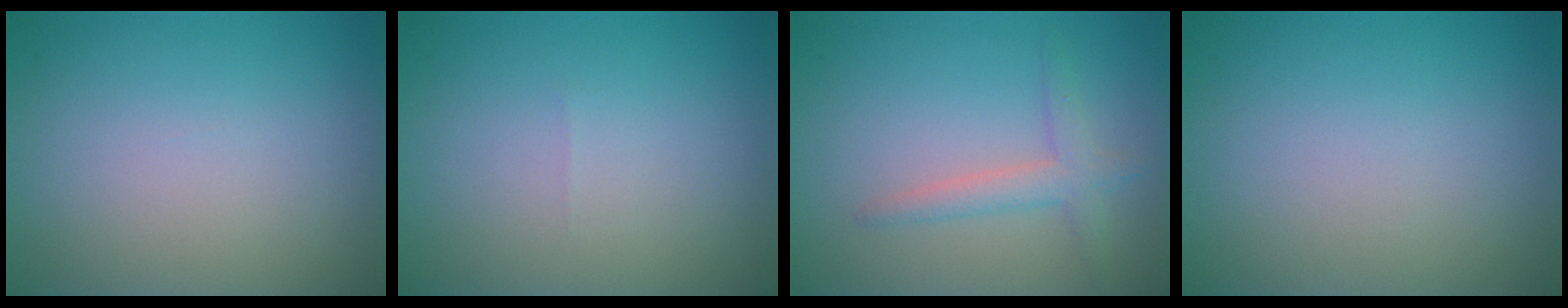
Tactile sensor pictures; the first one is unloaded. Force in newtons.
{"total": 0.0}
{"total": 2.3, "press": 2.3, "slide": 0.1}
{"total": 0.0}